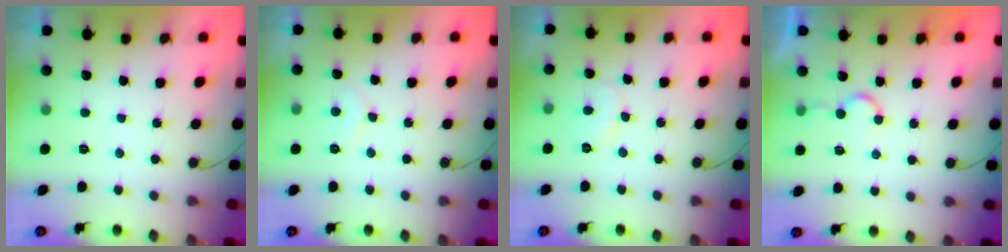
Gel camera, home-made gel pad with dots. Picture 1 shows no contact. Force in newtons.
{"total": 5.1, "press": 5.0, "slide": 0.4}
{"total": 6.8, "press": 6.8, "slide": 0.6}
{"total": 4.2, "press": 4.2, "slide": 0.3}